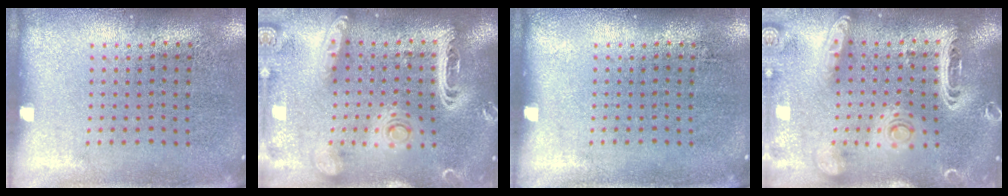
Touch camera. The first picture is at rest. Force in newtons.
{"total": 3.2, "press": 2.7, "slide": 1.8}
{"total": 0.0}
{"total": 3.3, "press": 2.7, "slide": 1.9}